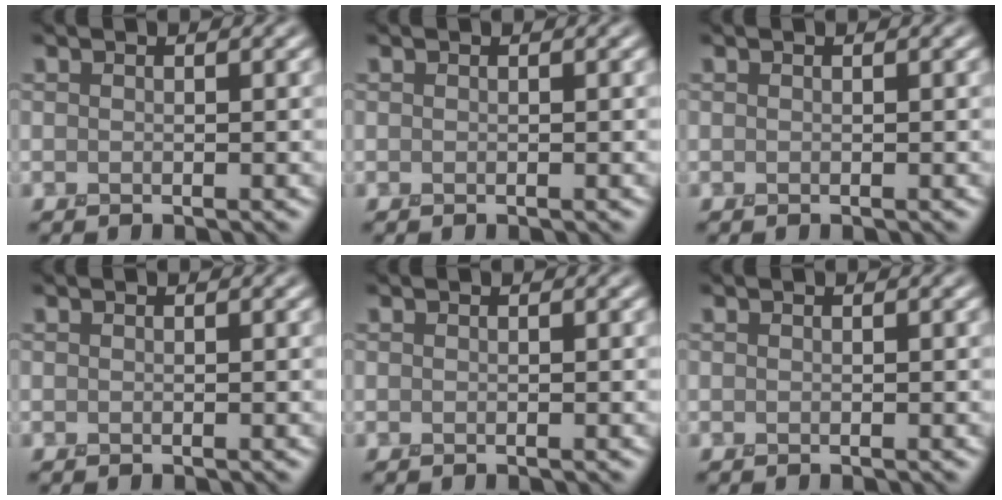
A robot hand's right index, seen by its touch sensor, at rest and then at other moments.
{"total": 0.0}
{"total": 0.0}
{"total": 0.0}
{"total": 0.0}
{"total": 0.0}